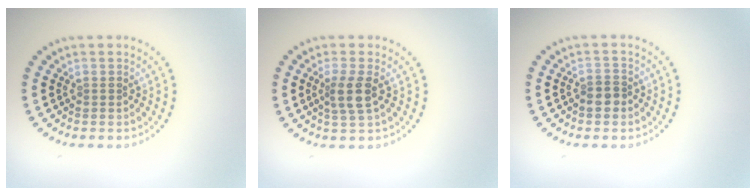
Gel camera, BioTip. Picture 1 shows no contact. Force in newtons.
{"total": 2.3, "press": 2.1, "slide": 1.1}
{"total": 1.6, "press": 1.5, "slide": 0.7}